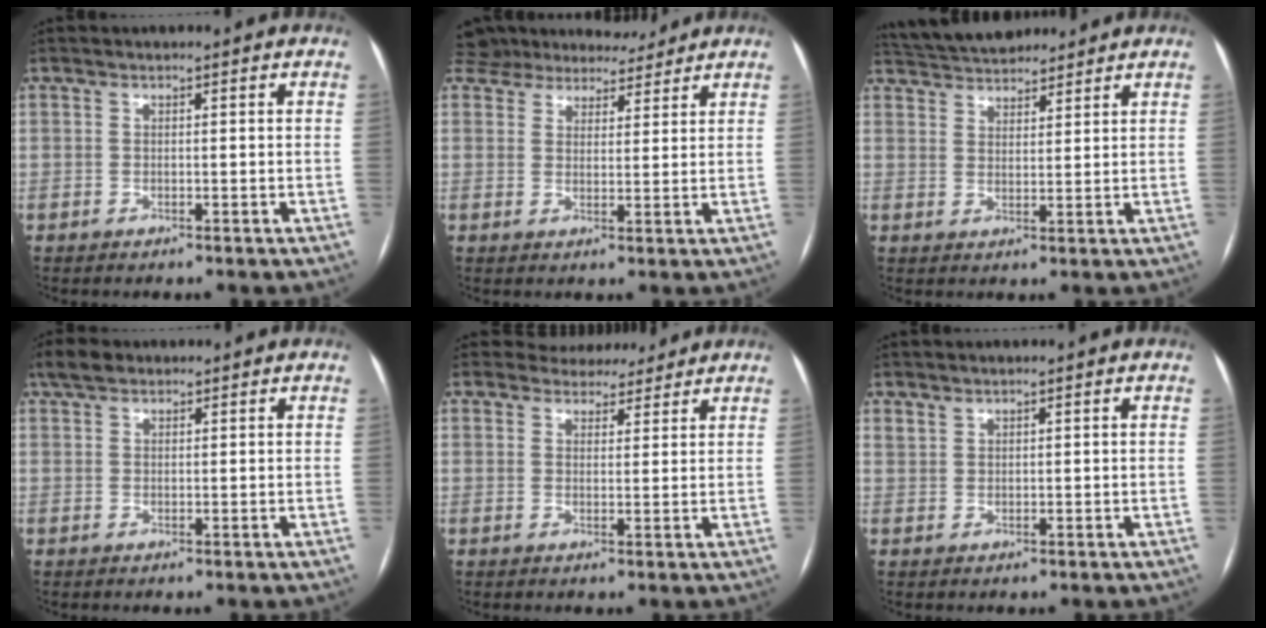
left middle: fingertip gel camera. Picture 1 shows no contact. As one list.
[{"total": 11.9, "force": [10.9, 3.6, 3.2], "torque": [-0.049, 0.020, 0.163]}, {"total": 10.5, "force": [9.7, 2.9, 2.8], "torque": [-0.053, 0.032, 0.162]}, {"total": 3.4, "force": [2.4, 1.9, 1.5], "torque": [-0.038, 0.021, 0.047]}, {"total": 5.6, "force": [5.1, 2.3, 0.2], "torque": [0.002, 0.005, 0.066]}, {"total": 1.1, "force": [1.0, 0.5, 0.1], "torque": [-0.001, 0.005, 0.019]}]